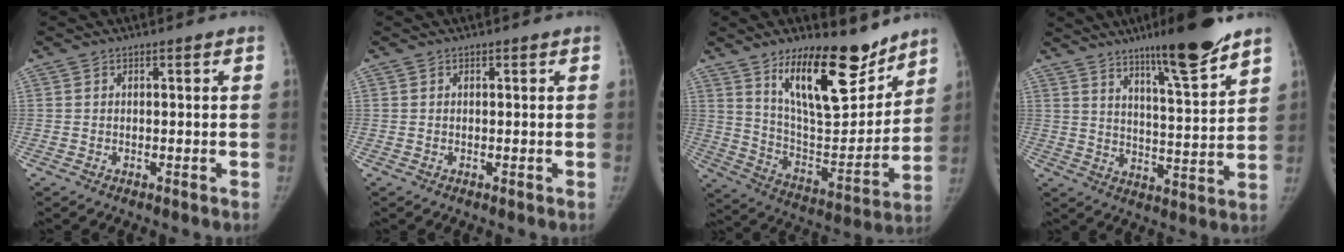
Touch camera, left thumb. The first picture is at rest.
{"total": 0.0}
{"total": 21.1, "force": [14.2, 7.7, 13.6], "torque": [-0.166, -0.097, 0.241]}
{"total": 13.7, "force": [9.9, 1.1, 9.5], "torque": [-0.135, -0.066, 0.158]}